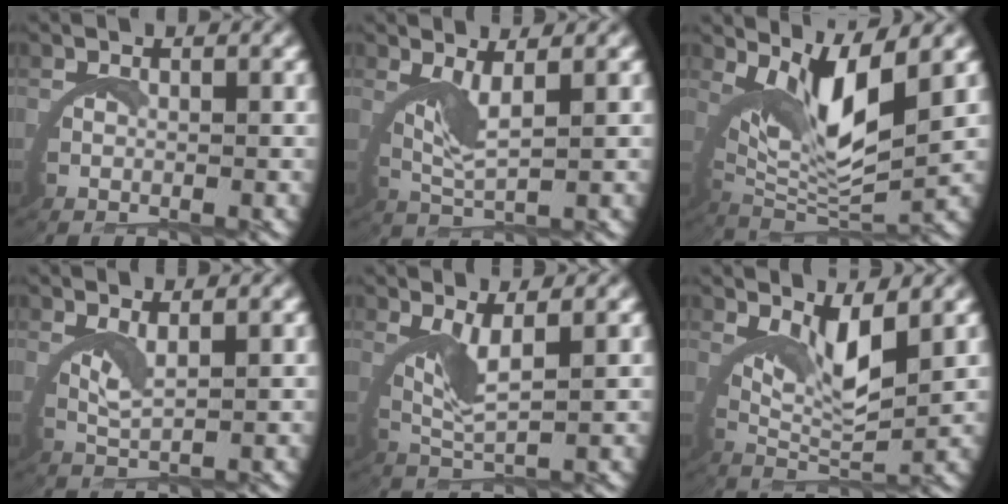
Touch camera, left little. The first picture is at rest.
{"total": 4.0, "force": [2.3, 0.5, 3.3], "torque": [-0.071, -0.001, 0.042]}
{"total": 8.5, "force": [3.1, 3.5, 7.1], "torque": [-0.146, -0.011, 0.062]}
{"total": 2.4, "force": [1.7, -0.2, 1.7], "torque": [-0.041, -0.006, 0.037]}
{"total": 4.5, "force": [2.3, 0.7, 3.8], "torque": [-0.080, -0.001, 0.043]}
{"total": 5.0, "force": [3.0, 1.1, 3.9], "torque": [-0.074, -0.012, 0.056]}